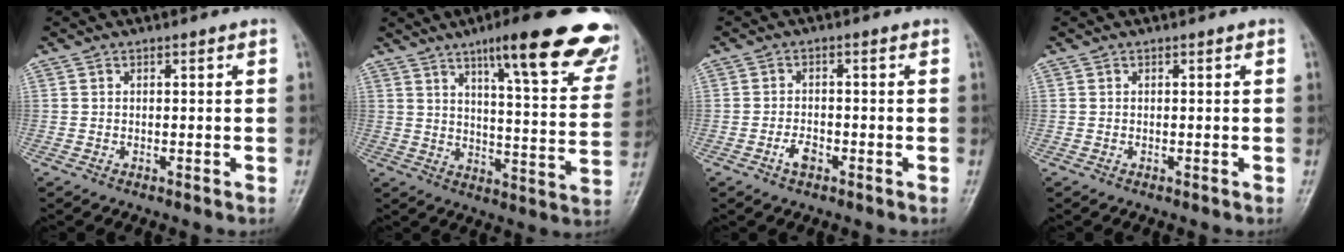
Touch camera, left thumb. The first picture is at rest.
{"total": 23.7, "force": [15.5, 4.7, 17.2], "torque": [-0.198, -0.054, 0.201]}
{"total": 2.7, "force": [-1.4, 1.5, 1.7], "torque": [-0.030, 0.009, -0.026]}
{"total": 0.0}